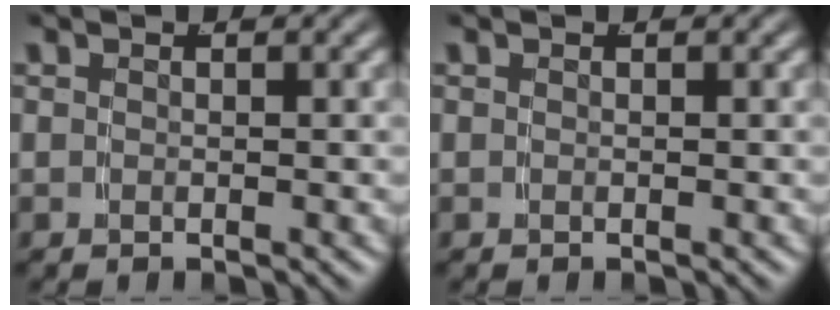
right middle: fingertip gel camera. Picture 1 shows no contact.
{"total": 0.0}